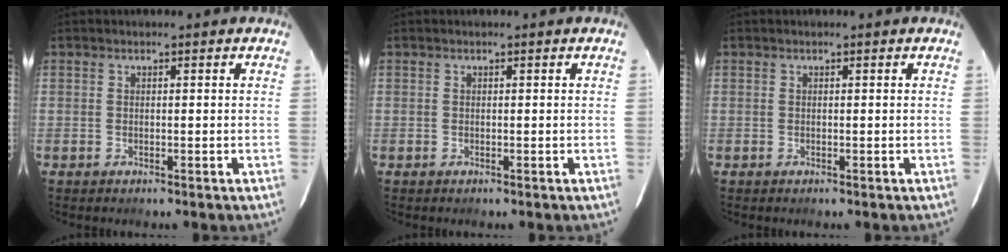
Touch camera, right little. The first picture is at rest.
{"total": 0.0}
{"total": 0.0}